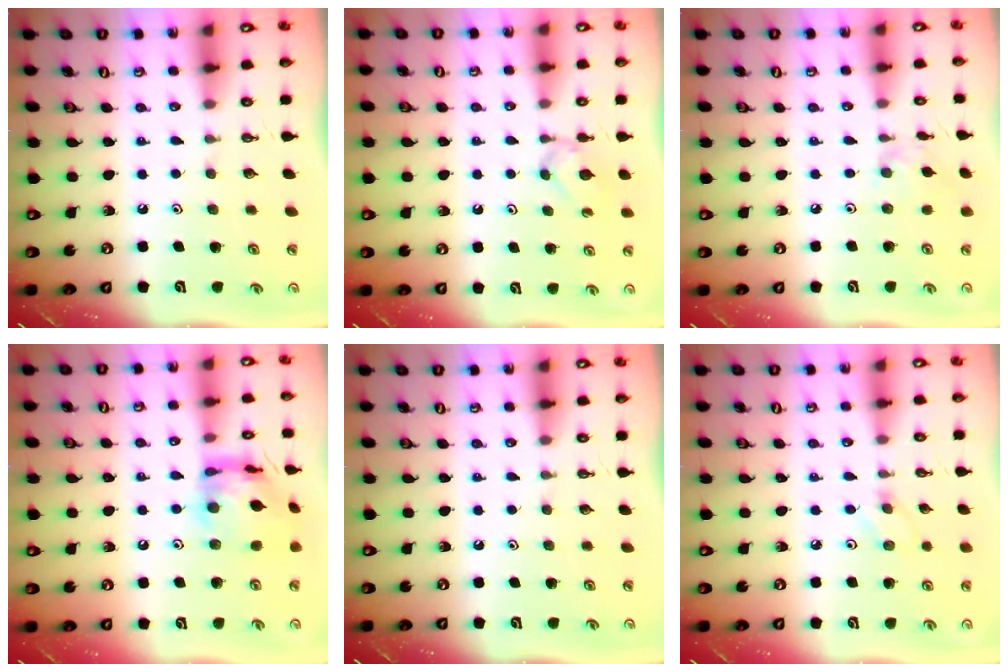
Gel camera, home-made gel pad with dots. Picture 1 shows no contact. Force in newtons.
{"total": 3.9, "press": 3.8, "slide": 0.6}
{"total": 2.0, "press": 1.9, "slide": 0.5}
{"total": 13.9, "press": 13.9, "slide": 1.4}
{"total": 0.0}
{"total": 3.2, "press": 3.2, "slide": 0.5}